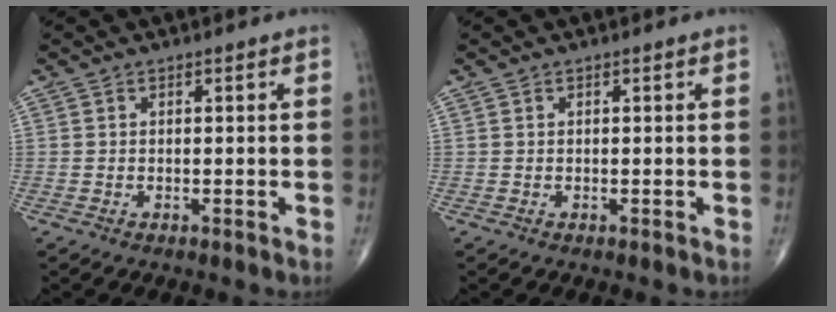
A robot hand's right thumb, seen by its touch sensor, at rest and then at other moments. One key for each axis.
{"total": 0.0}